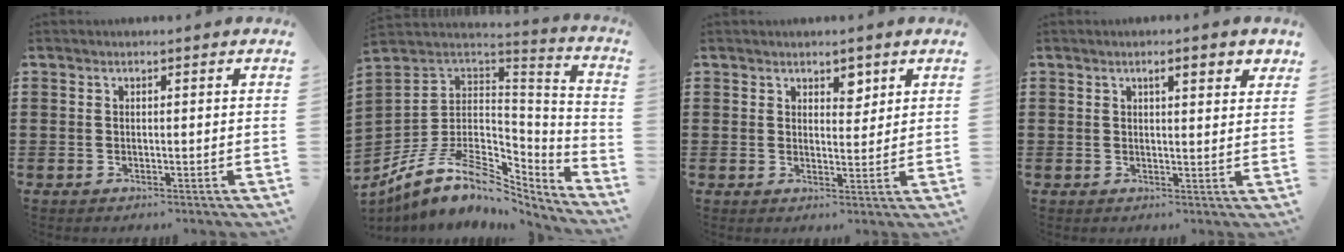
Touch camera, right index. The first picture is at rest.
{"total": 11.9, "force": [-6.0, 6.9, 7.7], "torque": [-0.172, 0.004, -0.107]}
{"total": 2.9, "force": [2.2, 1.5, 1.1], "torque": [-0.011, 0.001, 0.038]}
{"total": 2.7, "force": [1.4, 0.6, 2.2], "torque": [-0.037, 0.003, 0.021]}